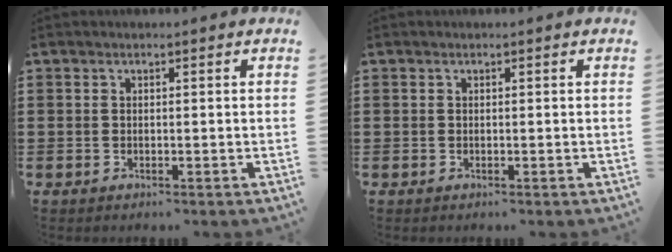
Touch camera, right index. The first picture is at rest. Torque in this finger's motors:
{"motor_torque": [0.43, 0.68, 0.00, 0.00]}